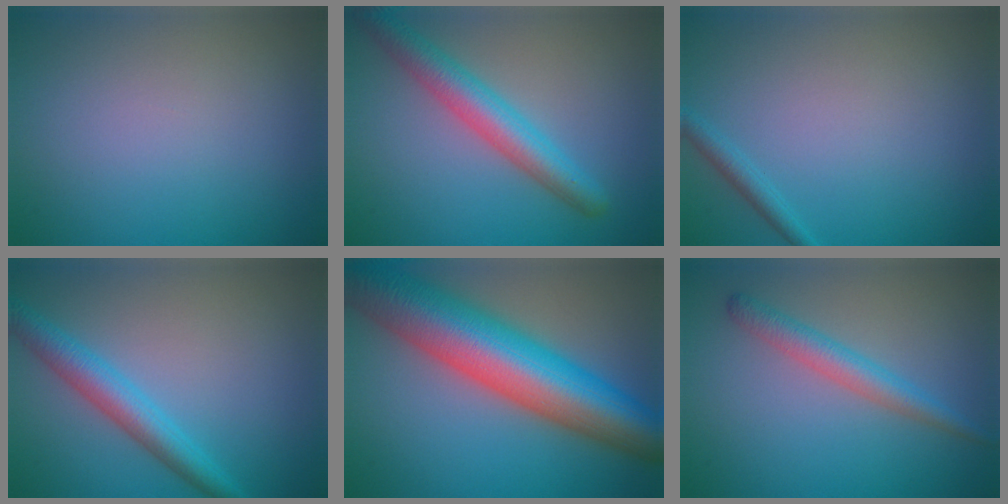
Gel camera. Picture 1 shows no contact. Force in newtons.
{"total": 4.8, "press": 4.8, "slide": 0.1}
{"total": 1.4, "press": 1.4, "slide": 0.1}
{"total": 3.9, "press": 3.8, "slide": 0.1}
{"total": 13.8, "press": 13.8, "slide": 0.4}
{"total": 2.8, "press": 2.8, "slide": 0.0}